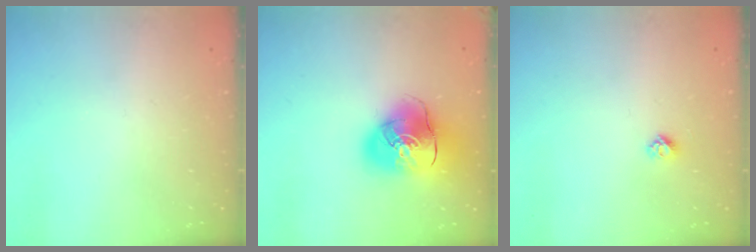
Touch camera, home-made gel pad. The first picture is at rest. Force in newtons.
{"total": 15.9, "press": 15.6, "slide": 2.7}
{"total": 4.5, "press": 4.4, "slide": 0.5}